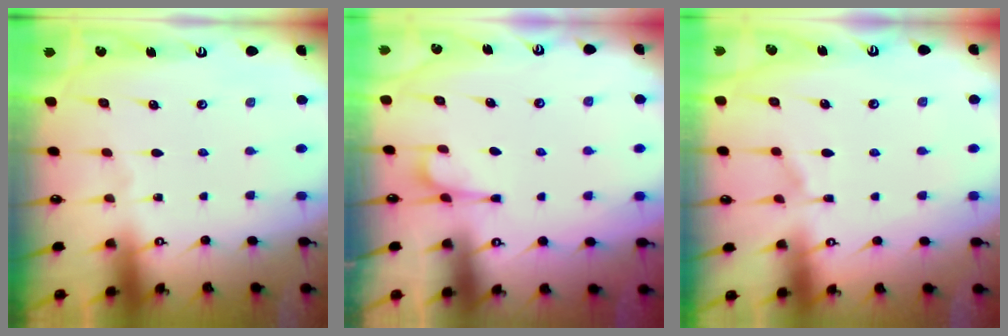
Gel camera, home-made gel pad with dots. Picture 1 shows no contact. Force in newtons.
{"total": 2.4, "press": 2.3, "slide": 0.8}
{"total": 7.0, "press": 7.0, "slide": 0.7}